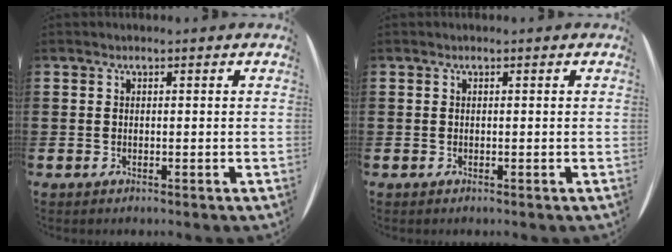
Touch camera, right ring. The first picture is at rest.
{"total": 0.0}